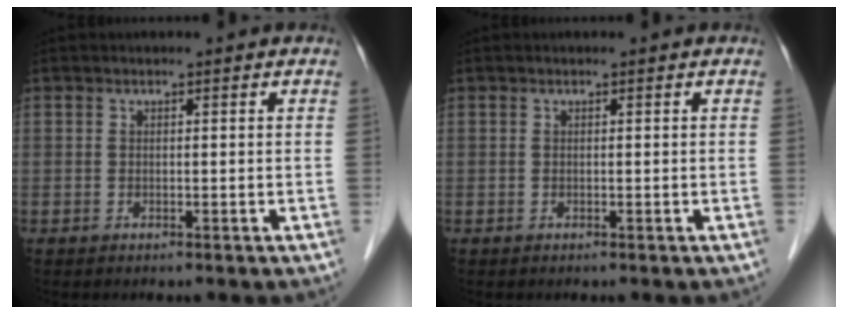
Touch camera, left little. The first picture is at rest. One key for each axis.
{"total": 0.0}